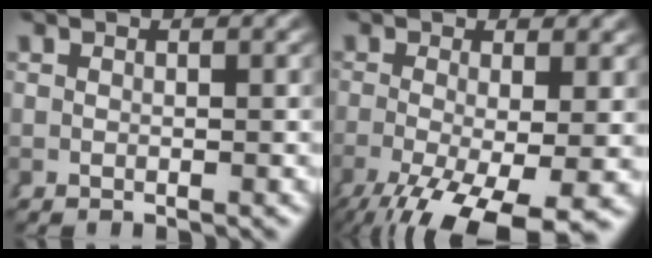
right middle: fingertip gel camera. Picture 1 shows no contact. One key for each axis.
{"total": 8.3, "fx": -4.3, "fy": 2.8, "fz": 6.5, "tx": -0.116, "ty": -0.047, "tz": -0.041}